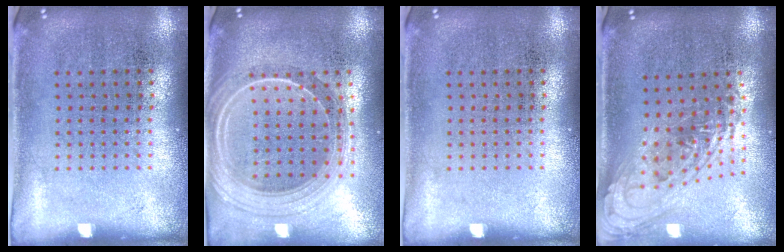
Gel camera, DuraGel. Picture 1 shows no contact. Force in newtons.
{"total": 2.4, "press": 2.0, "slide": 1.2}
{"total": 0.0}
{"total": 1.3, "press": 1.2, "slide": 0.5}